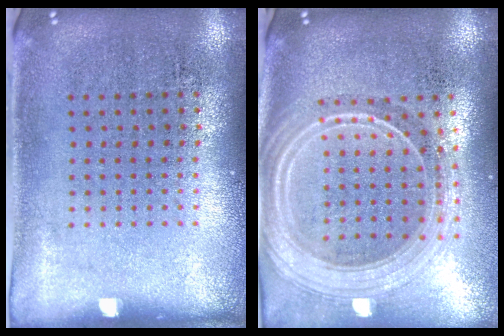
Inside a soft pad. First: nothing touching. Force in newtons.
{"total": 2.6, "press": 2.2, "slide": 1.4}